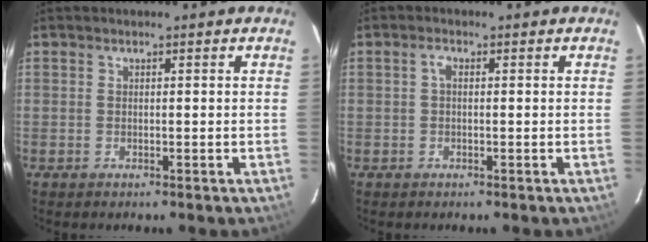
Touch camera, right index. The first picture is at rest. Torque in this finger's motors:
{"motor_torque": [0.30, -0.09, 0.12, 0.04]}